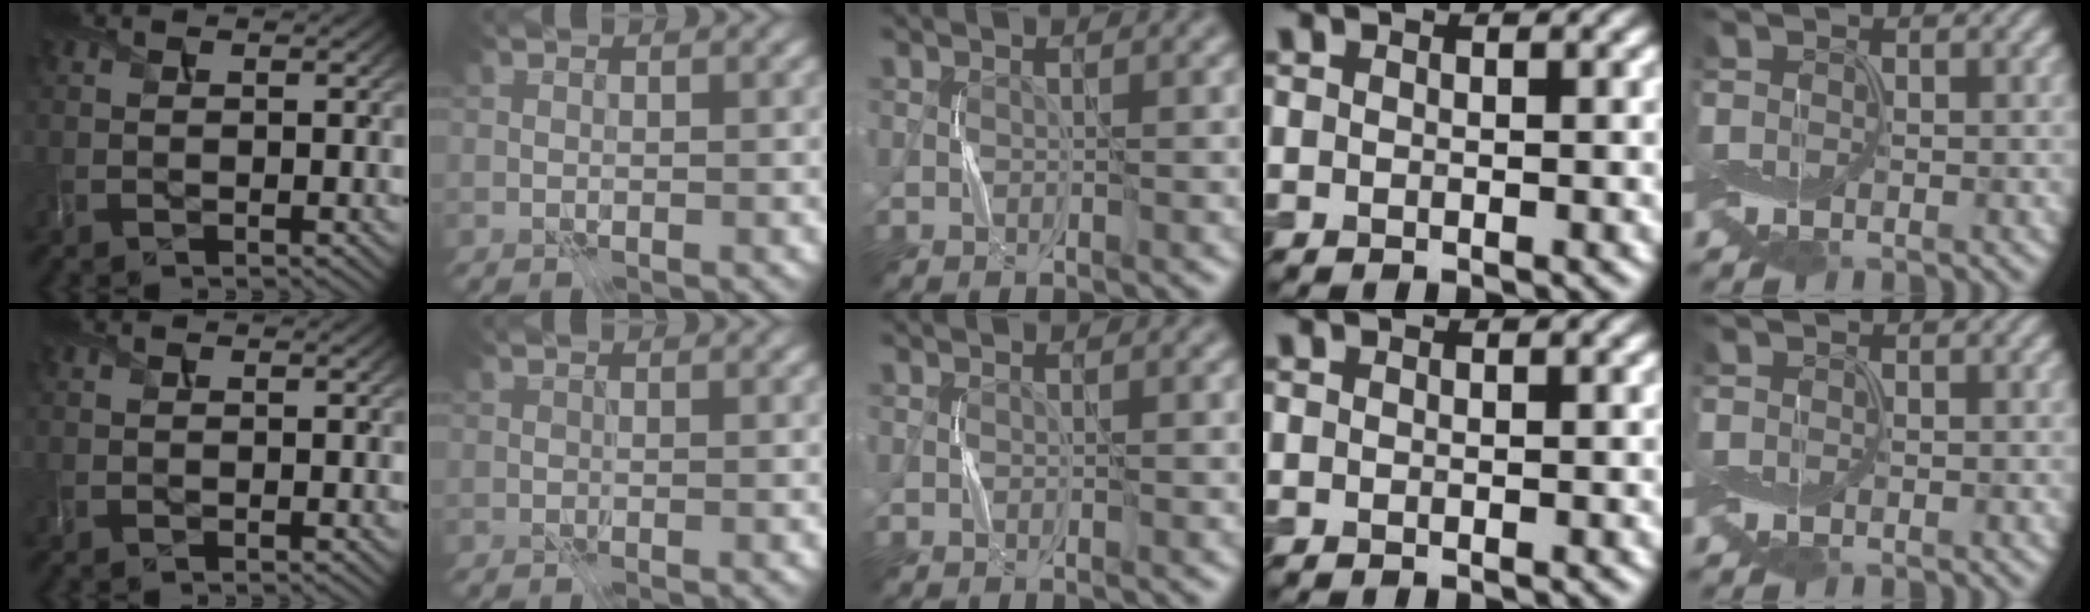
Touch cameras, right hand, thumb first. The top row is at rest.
{}